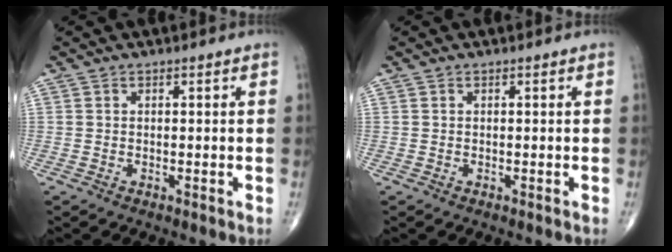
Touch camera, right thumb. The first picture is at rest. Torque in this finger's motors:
{"motor_torque": [-0.20, -0.13, -0.01, 0.01, 0.01]}